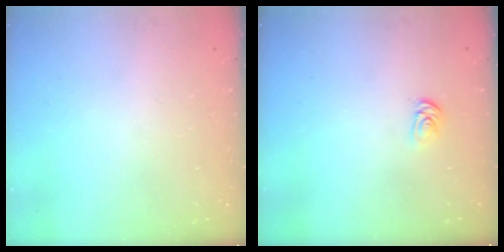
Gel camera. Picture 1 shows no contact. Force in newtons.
{"total": 2.1, "press": 2.1, "slide": 0.2}